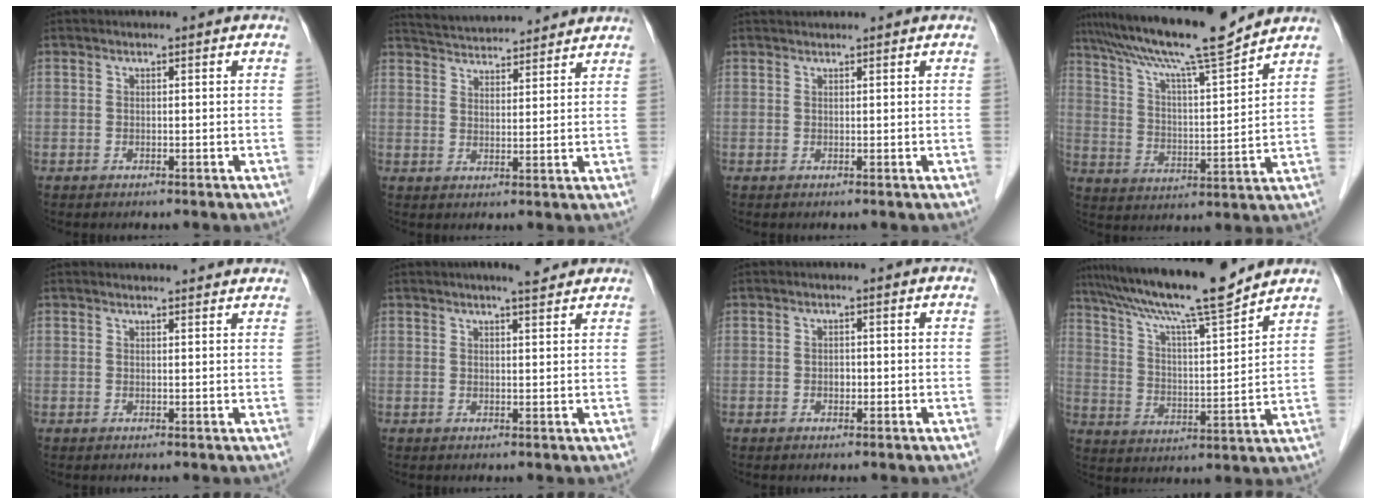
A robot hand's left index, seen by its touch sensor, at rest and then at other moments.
{"total": 12.9, "force": [12.3, 1.9, 3.5], "torque": [-0.059, 0.029, 0.180]}
{"total": 2.2, "force": [2.1, 0.2, 0.5], "torque": [-0.008, 0.028, 0.036]}
{"total": 15.3, "force": [13.3, -0.5, 7.5], "torque": [-0.135, 0.006, 0.218]}
{"total": 5.4, "force": [5.2, 0.7, 1.0], "torque": [-0.012, 0.013, 0.051]}
{"total": 4.2, "force": [3.5, 0.6, 2.2], "torque": [-0.033, 0.011, 0.048]}
{"total": 0.9, "force": [-0.2, 0.7, 0.6], "torque": [-0.011, 0.002, -0.004]}
{"total": 15.7, "force": [13.5, -0.3, 7.9], "torque": [-0.141, 0.005, 0.223]}